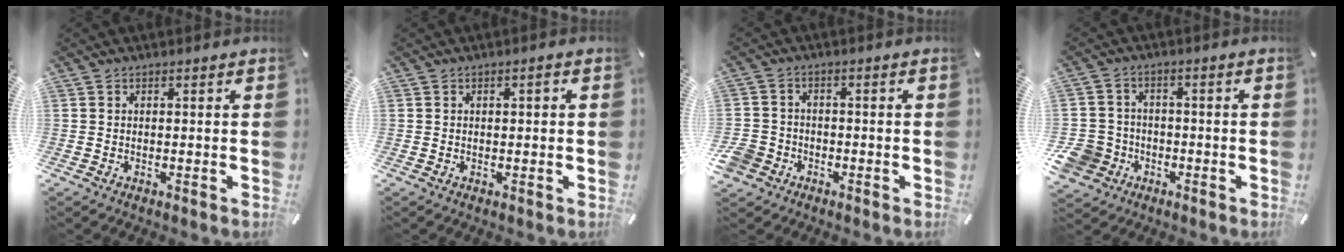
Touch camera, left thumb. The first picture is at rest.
{"total": 1.1, "force": [0.1, 0.6, 0.9], "torque": [-0.010, 0.002, -0.002]}
{"total": 5.3, "force": [-2.7, 4.4, 1.5], "torque": [-0.049, 0.008, -0.053]}
{"total": 8.3, "force": [-3.4, 7.2, 2.3], "torque": [-0.076, 0.027, -0.065]}